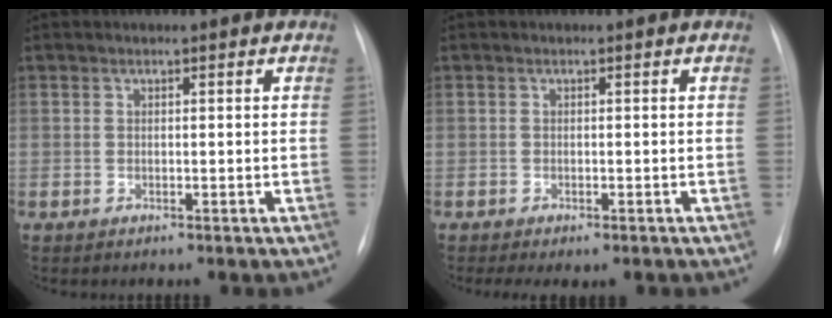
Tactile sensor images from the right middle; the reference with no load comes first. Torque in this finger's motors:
{"motor_torque": [0.63, -0.61, 0.07, 0.02]}